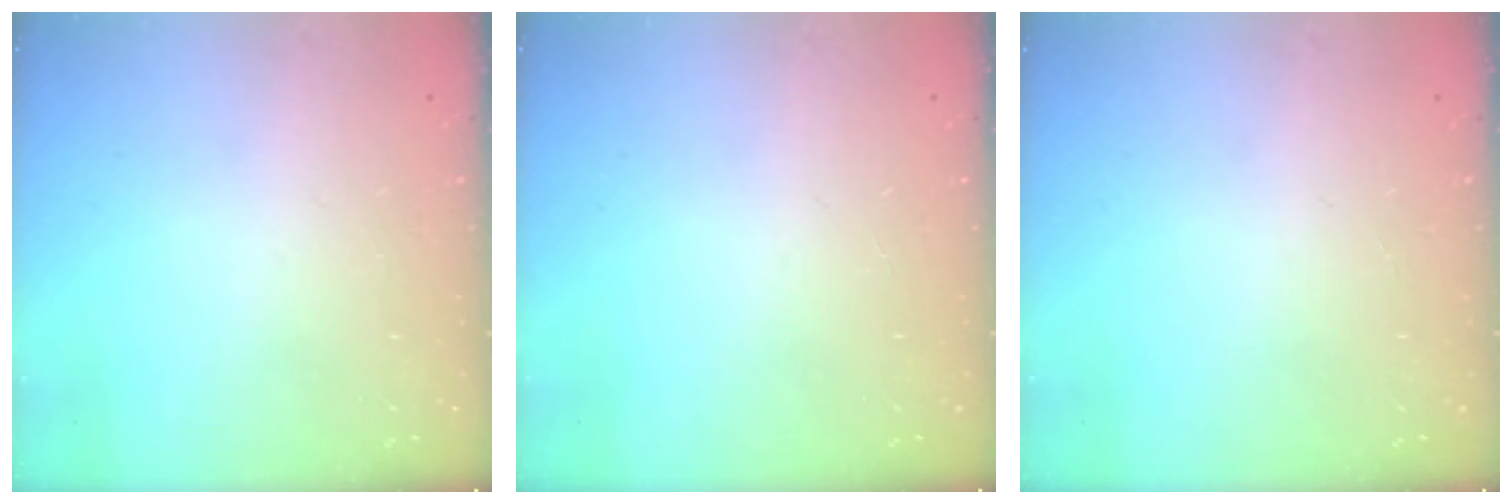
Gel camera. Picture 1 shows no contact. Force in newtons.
{"total": 0.0}
{"total": 0.0}